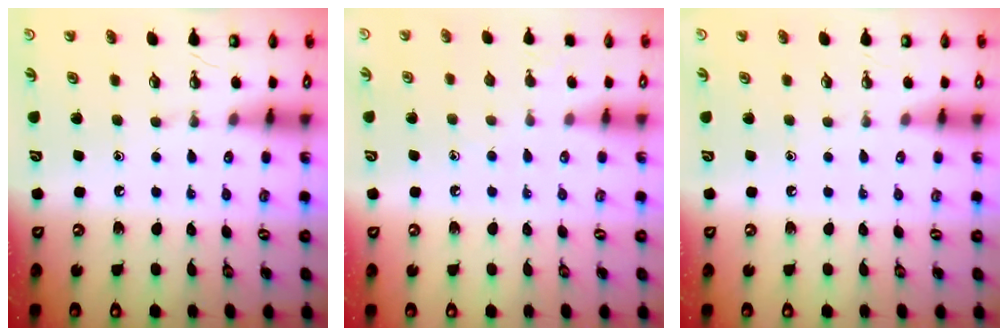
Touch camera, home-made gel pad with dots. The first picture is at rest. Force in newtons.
{"total": 5.0, "press": 4.9, "slide": 0.4}
{"total": 0.0}